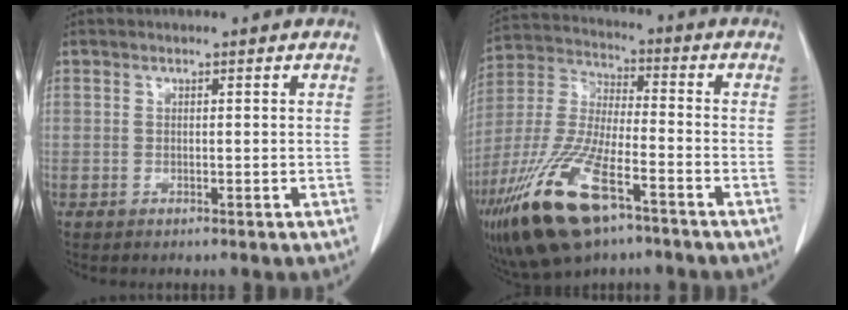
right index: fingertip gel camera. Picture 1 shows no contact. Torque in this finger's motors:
{"motor_torque": [1.55, -0.59, 0.99, 0.21]}